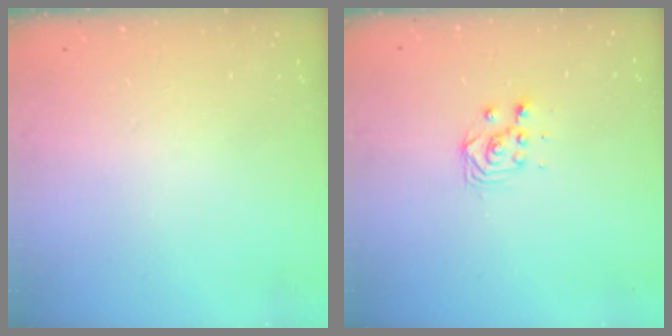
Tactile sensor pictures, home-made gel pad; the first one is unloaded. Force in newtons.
{"total": 4.6, "press": 4.5, "slide": 0.2}